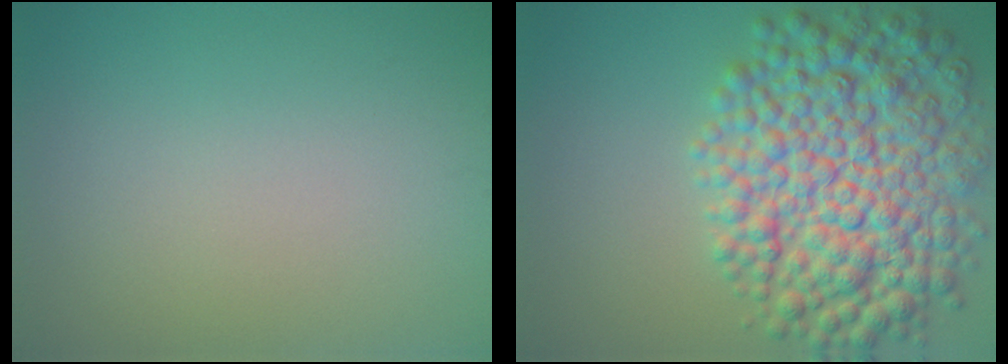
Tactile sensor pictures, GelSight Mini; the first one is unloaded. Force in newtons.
{"total": 11.2, "press": 11.2, "slide": 0.1}